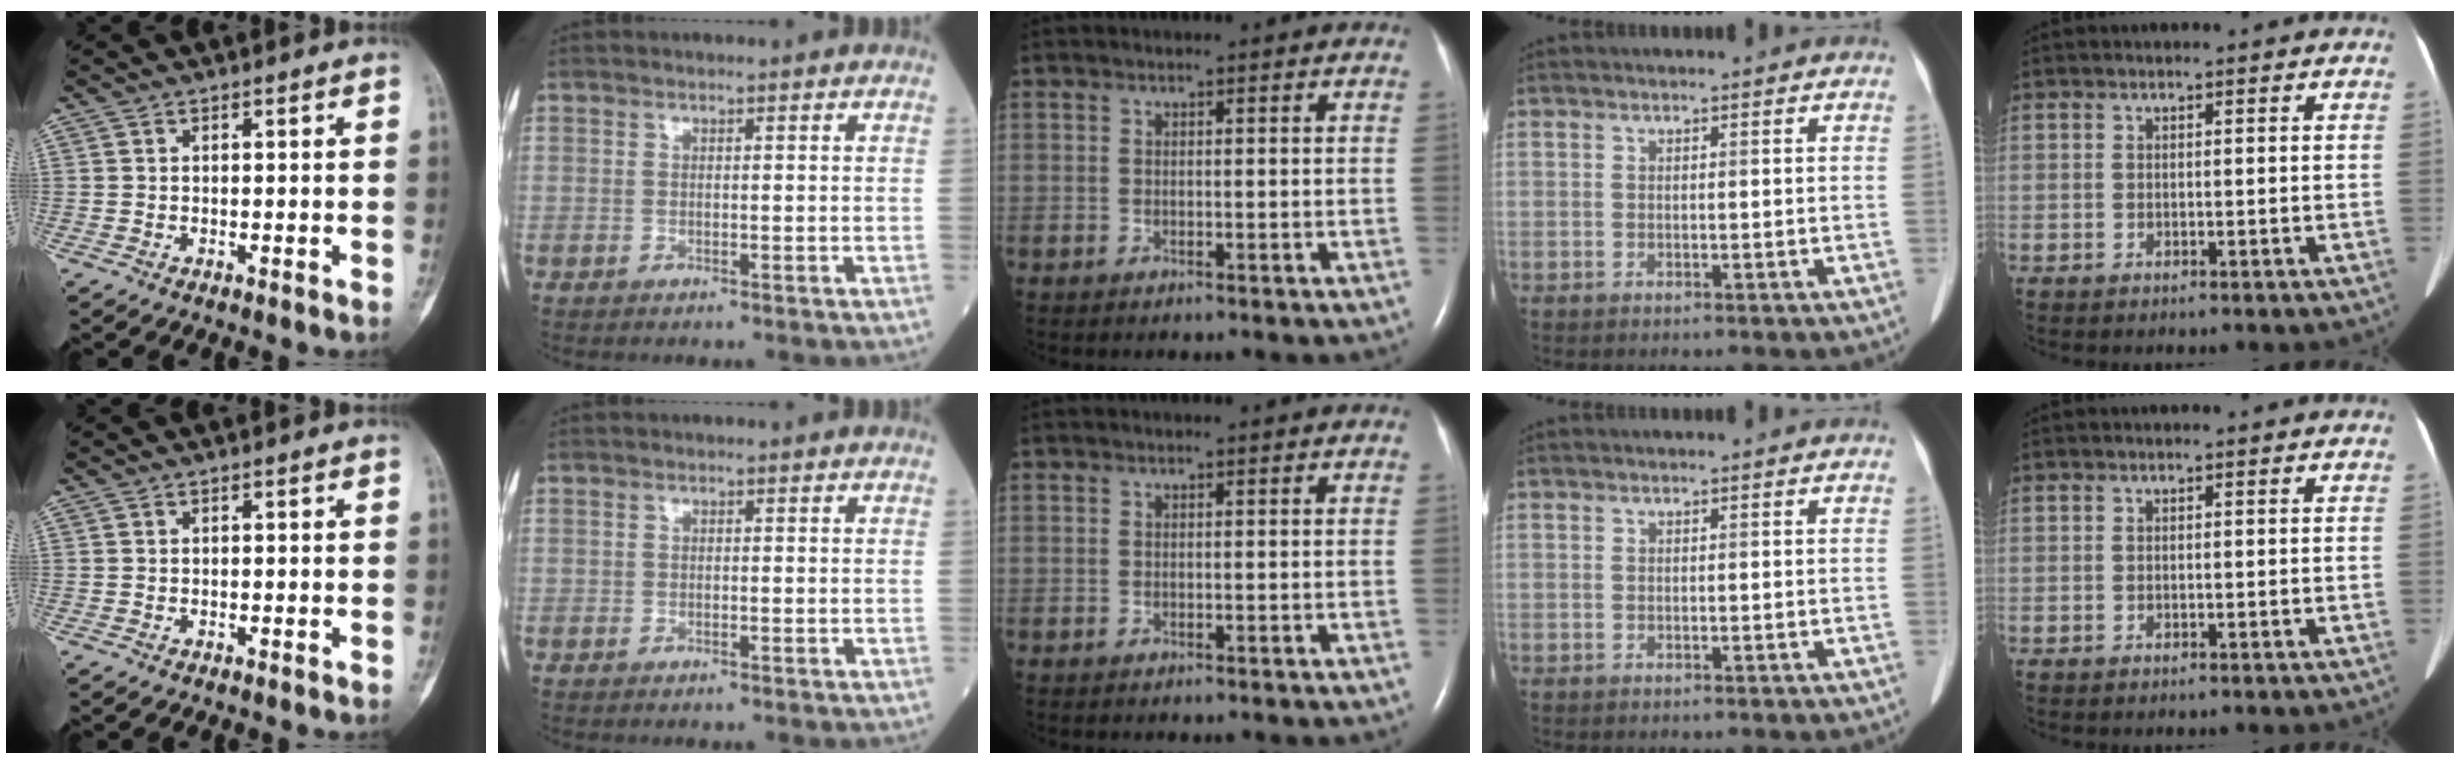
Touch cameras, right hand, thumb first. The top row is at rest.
{}